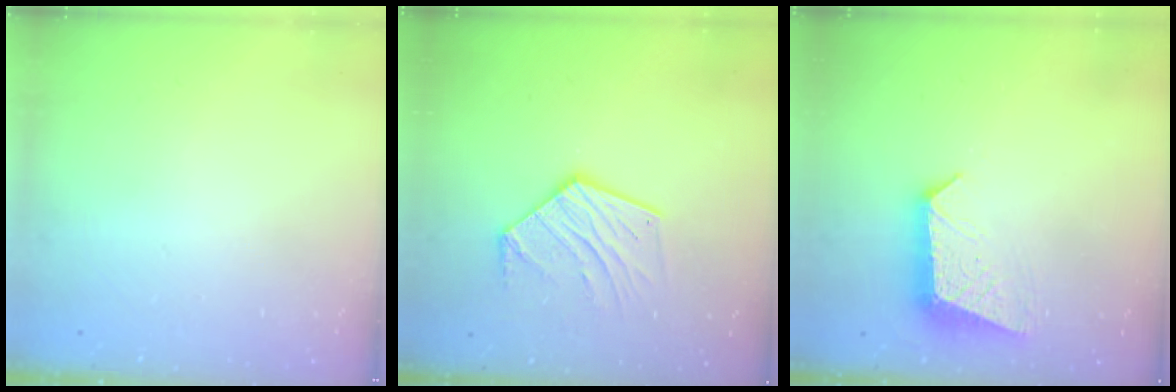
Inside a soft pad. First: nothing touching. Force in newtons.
{"total": 14.8, "press": 14.7, "slide": 1.1}
{"total": 10.0, "press": 10.0, "slide": 0.5}